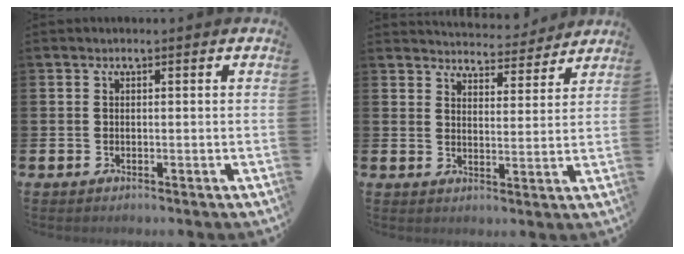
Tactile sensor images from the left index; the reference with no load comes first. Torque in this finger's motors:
{"motor_torque": [1.02, -1.12, 0.44, 0.11]}